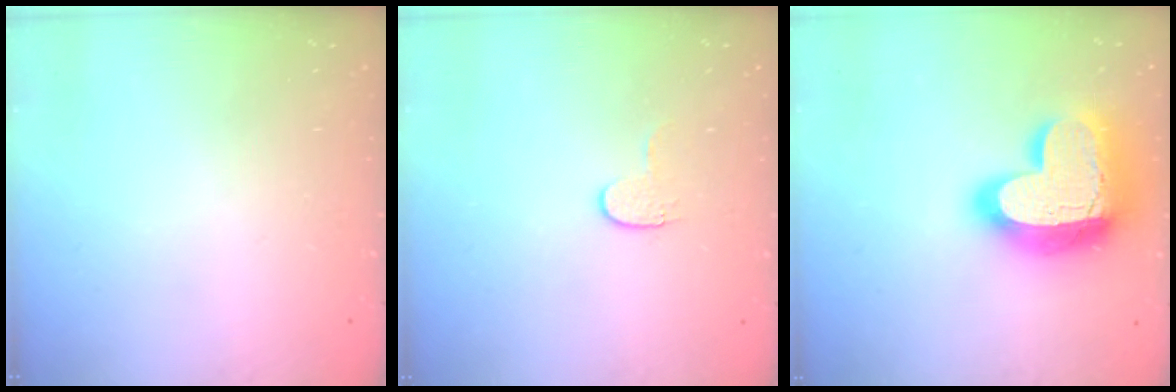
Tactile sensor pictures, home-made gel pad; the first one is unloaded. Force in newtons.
{"total": 3.6, "press": 3.6, "slide": 0.4}
{"total": 23.6, "press": 23.5, "slide": 2.0}